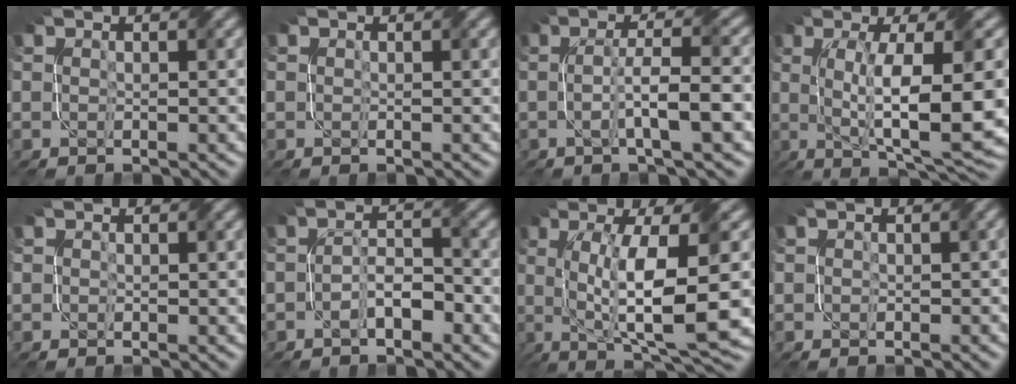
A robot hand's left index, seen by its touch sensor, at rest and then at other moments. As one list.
[{"total": 0.0}, {"total": 5.3, "force": [-1.0, 0.6, 5.2], "torque": [-0.086, 0.010, -0.019]}, {"total": 11.2, "force": [0.1, 2.4, 10.9], "torque": [-0.174, -0.005, 0.010]}, {"total": 0.0}, {"total": 2.8, "force": [-1.5, 1.2, 2.1], "torque": [-0.035, 0.011, -0.027]}, {"total": 11.2, "force": [-0.1, 2.5, 10.9], "torque": [-0.169, -0.005, 0.005]}, {"total": 0.8, "force": [0.1, 0.8, 0.2], "torque": [0.001, -0.003, -0.003]}]